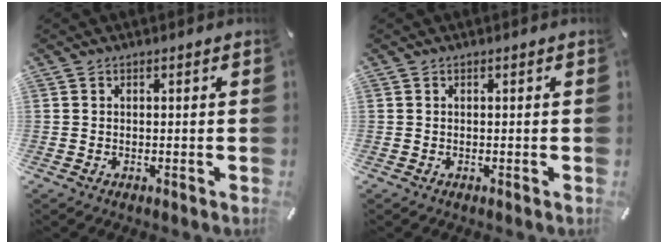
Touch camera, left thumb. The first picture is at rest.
{"total": 0.0}